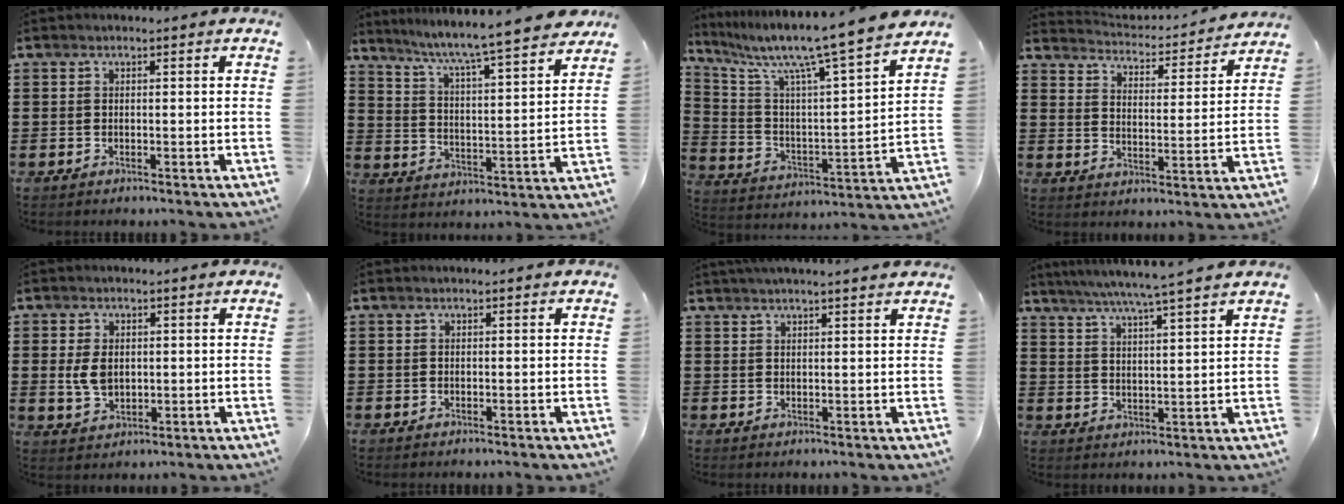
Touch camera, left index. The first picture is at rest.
{"total": 5.8, "force": [5.2, -0.8, 2.5], "torque": [-0.072, -0.049, 0.078]}
{"total": 10.2, "force": [8.5, -0.3, 5.5], "torque": [-0.135, -0.073, 0.131]}
{"total": 3.1, "force": [3.1, -0.2, 0.1], "torque": [-0.024, -0.035, 0.046]}
{"total": 4.3, "force": [0.3, 2.8, 3.3], "torque": [-0.083, 0.002, 0.000]}
{"total": 0.0}
{"total": 2.0, "force": [1.9, -0.4, 0.6], "torque": [-0.016, -0.002, 0.036]}
{"total": 5.4, "force": [4.6, -1.3, 2.6], "torque": [-0.064, -0.025, 0.077]}